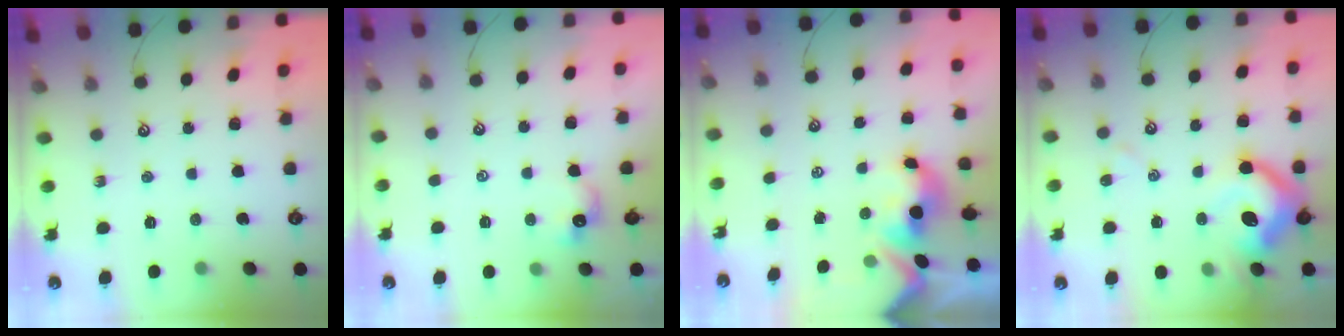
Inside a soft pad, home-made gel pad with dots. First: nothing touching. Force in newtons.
{"total": 1.2, "press": 1.1, "slide": 0.5}
{"total": 2.1, "press": 2.0, "slide": 0.7}
{"total": 10.9, "press": 10.8, "slide": 1.2}